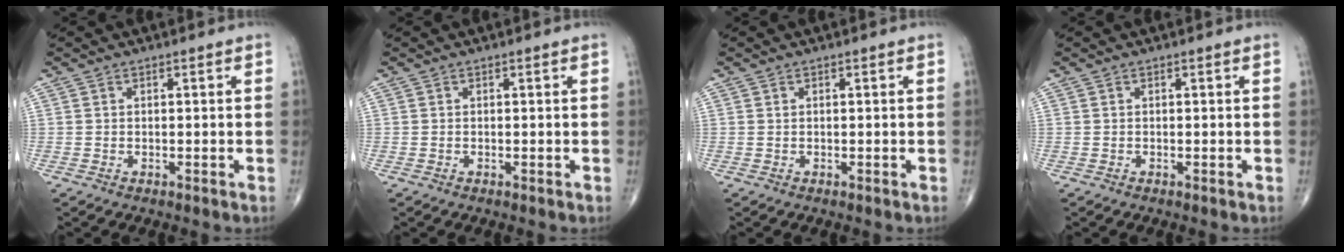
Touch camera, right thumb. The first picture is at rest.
{"total": 0.0}
{"total": 0.0}
{"total": 0.0}